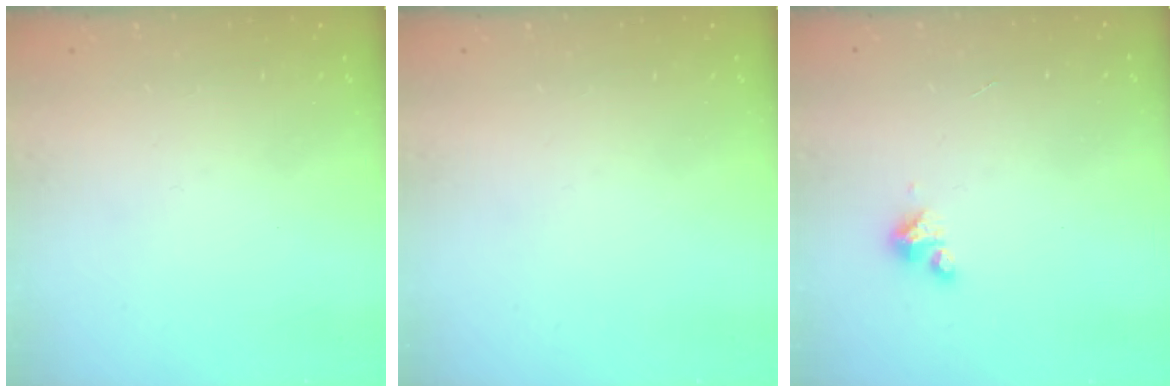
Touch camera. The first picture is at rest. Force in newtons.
{"total": 0.0}
{"total": 2.0, "press": 2.0, "slide": 0.3}